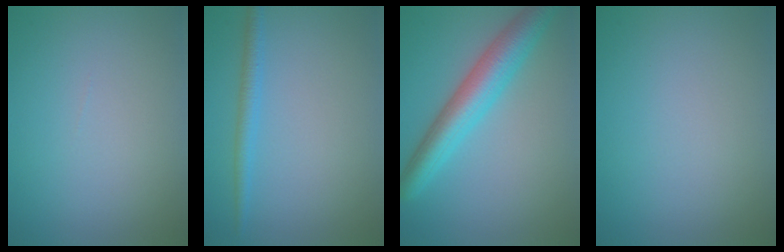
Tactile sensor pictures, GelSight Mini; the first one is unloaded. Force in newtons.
{"total": 1.8, "press": 1.8, "slide": 0.1}
{"total": 5.9, "press": 5.9, "slide": 0.1}
{"total": 0.0}